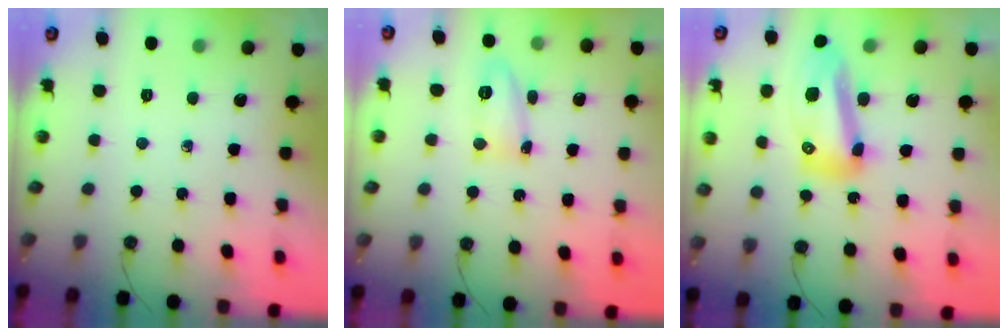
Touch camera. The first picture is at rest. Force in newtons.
{"total": 22.7, "press": 10.7, "slide": 20.0}
{"total": 13.1, "press": 13.0, "slide": 1.5}